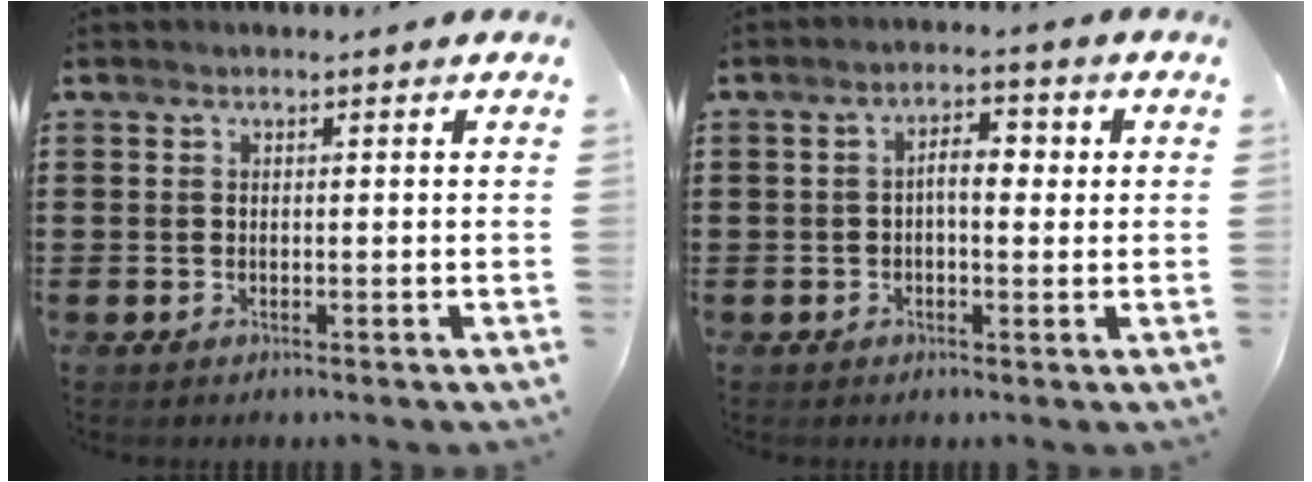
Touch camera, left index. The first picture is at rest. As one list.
[{"total": 4.4, "force": [0.1, 1.7, 4.1], "torque": [-0.070, 0.008, -0.003]}]